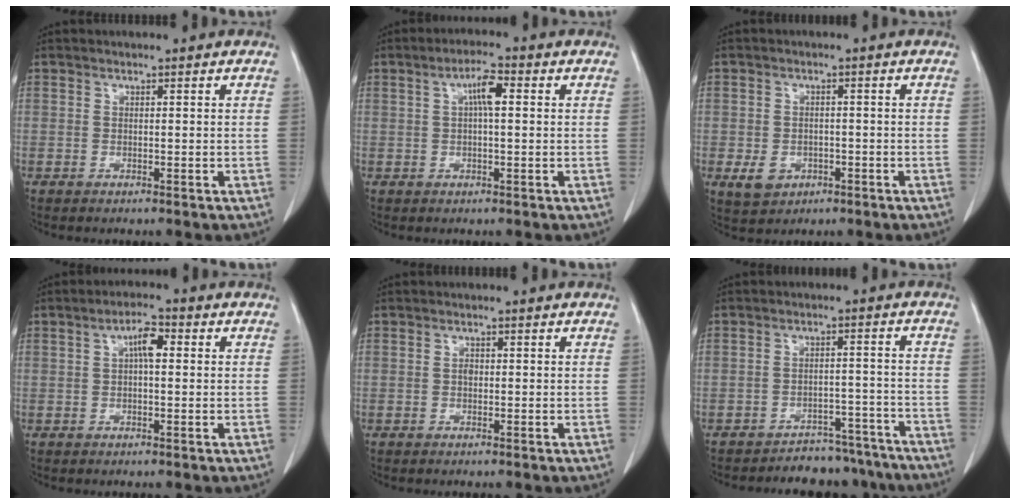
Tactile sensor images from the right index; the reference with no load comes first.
{"total": 4.1, "force": [0.9, 0.8, 3.9], "torque": [-0.071, 0.011, 0.012]}
{"total": 4.1, "force": [-1.5, 3.4, 1.7], "torque": [-0.028, 0.002, -0.010]}
{"total": 3.8, "force": [0.8, 1.2, 3.5], "torque": [-0.062, 0.013, 0.011]}
{"total": 0.8, "force": [0.0, 0.6, 0.6], "torque": [-0.012, 0.002, -0.002]}
{"total": 10.1, "force": [-9.4, 3.7, 0.4], "torque": [0.022, 0.033, -0.113]}